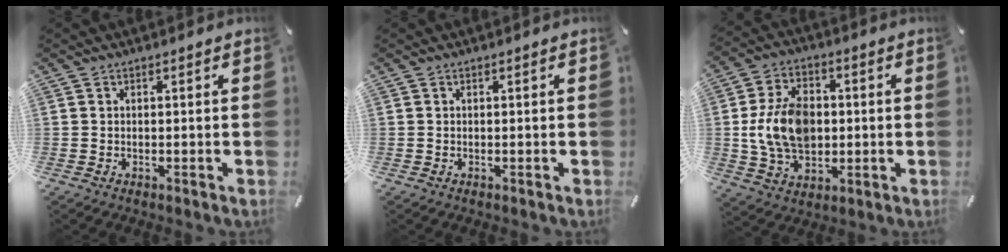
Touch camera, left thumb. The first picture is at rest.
{"total": 0.0}
{"total": 13.5, "force": [0.0, 10.1, 9.0], "torque": [-0.186, 0.012, 0.002]}